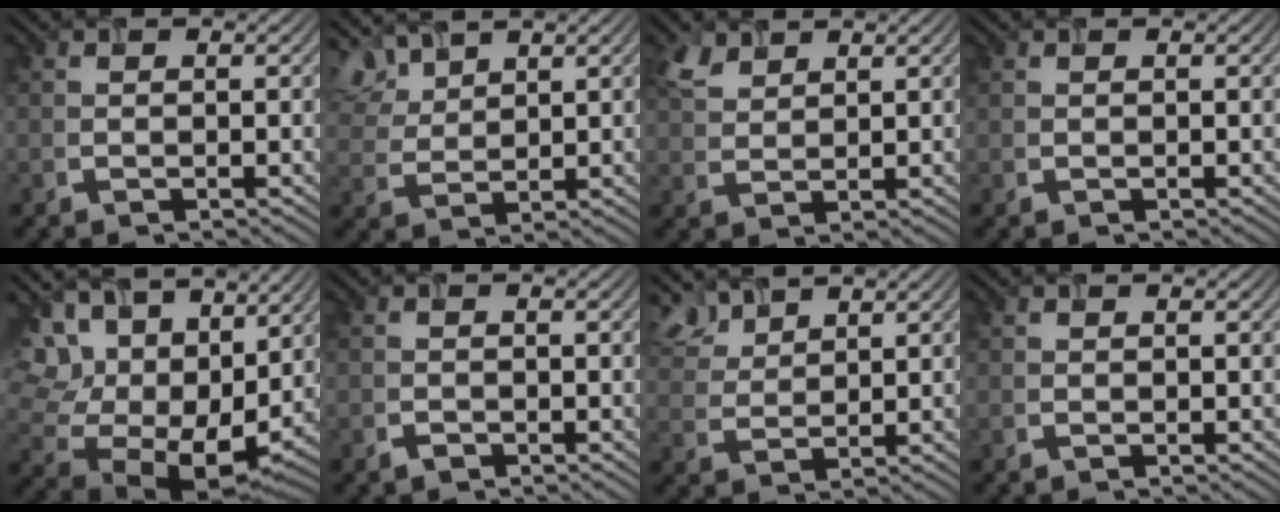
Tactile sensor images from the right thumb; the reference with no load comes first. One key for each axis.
{"total": 6.3, "fx": 4.8, "fy": 2.7, "fz": 3.1, "tx": -0.082, "ty": 0.015, "tz": 0.101}
{"total": 3.8, "fx": 2.8, "fy": 1.8, "fz": 1.9, "tx": -0.053, "ty": 0.005, "tz": 0.065}
{"total": 0.0}
{"total": 17.3, "fx": 7.0, "fy": 11.3, "fz": 11.0, "tx": -0.245, "ty": 0.007, "tz": 0.153}
{"total": 0.9, "fx": -0.7, "fy": 0.4, "fz": 0.3, "tx": -0.005, "ty": -0.003, "tz": -0.013}
{"total": 6.0, "fx": 4.6, "fy": 2.6, "fz": 2.8, "tx": -0.075, "ty": 0.011, "tz": 0.100}
{"total": 0.0}